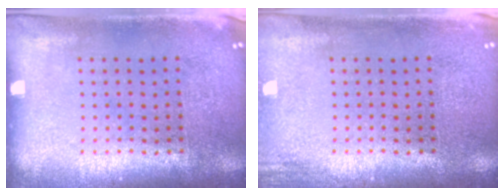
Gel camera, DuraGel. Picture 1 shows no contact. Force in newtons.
{"total": 1.2, "press": 1.2, "slide": 0.1}